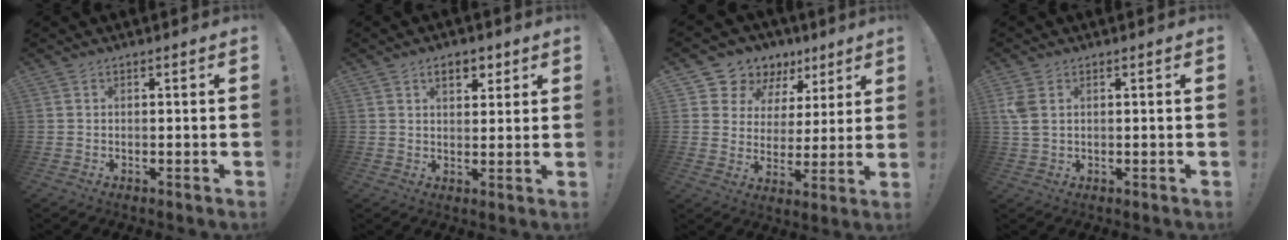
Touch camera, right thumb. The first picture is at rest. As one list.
[{"total": 5.8, "force": [3.0, 3.5, 3.6], "torque": [-0.048, -0.002, 0.050]}, {"total": 10.0, "force": [6.5, 7.4, 2.1], "torque": [-0.041, -0.051, 0.127]}, {"total": 4.0, "force": [1.4, 2.4, 2.9], "torque": [-0.066, -0.001, 0.027]}]